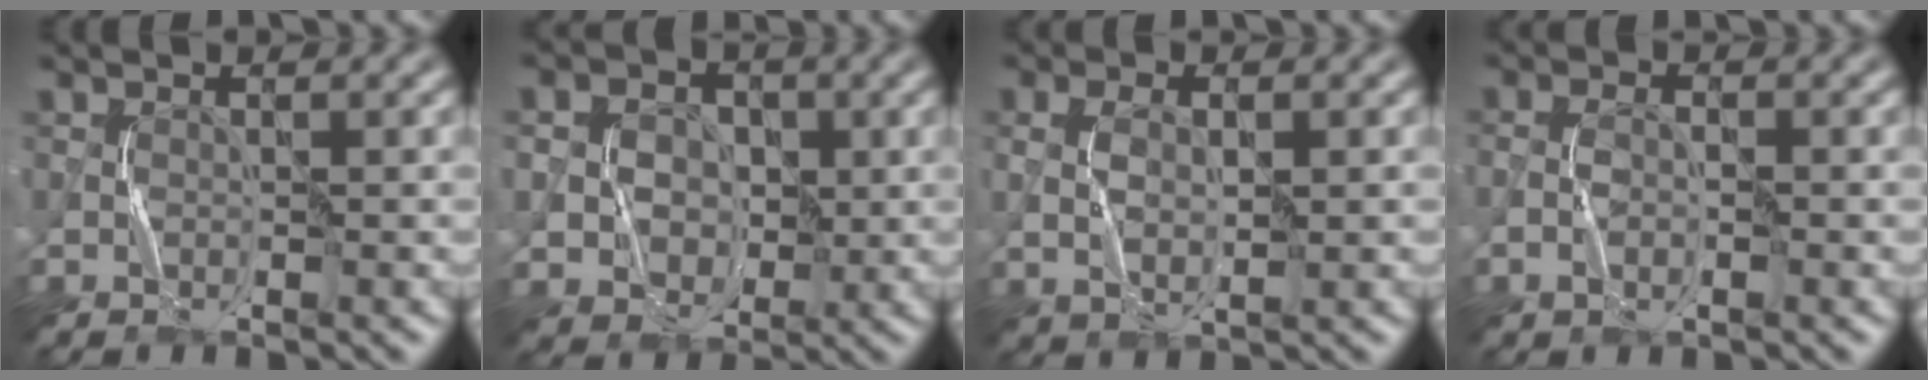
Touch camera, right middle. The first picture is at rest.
{"total": 7.5, "force": [0.6, 6.5, 3.8], "torque": [-0.063, 0.029, -0.009]}
{"total": 3.2, "force": [0.2, 1.7, 2.7], "torque": [-0.061, 0.000, 0.007]}
{"total": 1.9, "force": [-0.7, 1.0, 1.4], "torque": [-0.029, 0.003, -0.017]}